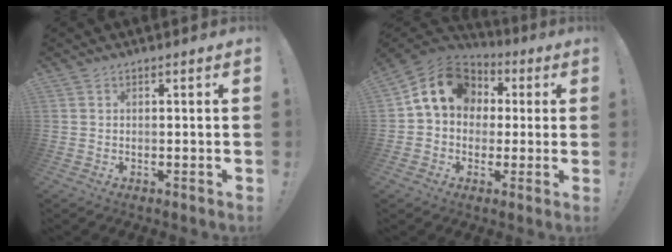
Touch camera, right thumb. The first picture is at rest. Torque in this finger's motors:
{"motor_torque": [1.48, 2.11, 0.68, -0.57, 0.05]}